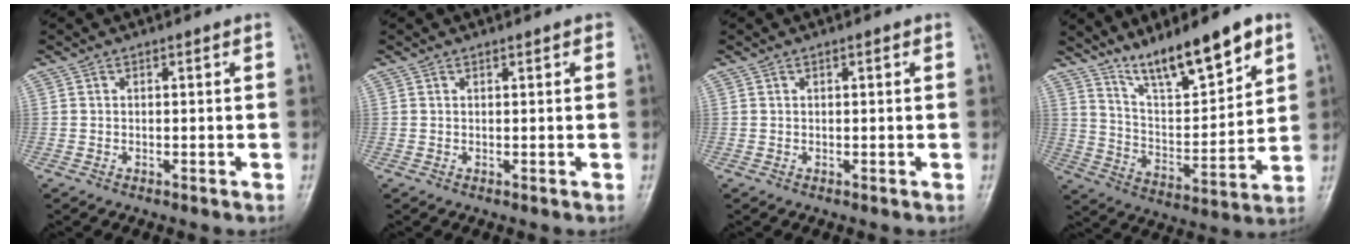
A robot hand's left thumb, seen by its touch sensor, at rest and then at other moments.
{"total": 0.8, "force": [0.5, 0.3, 0.6], "torque": [-0.006, 0.000, 0.004]}
{"total": 0.7, "force": [0.3, 0.2, 0.6], "torque": [-0.010, 0.002, 0.004]}
{"total": 15.6, "force": [10.9, 4.1, 10.4], "torque": [-0.149, -0.058, 0.198]}